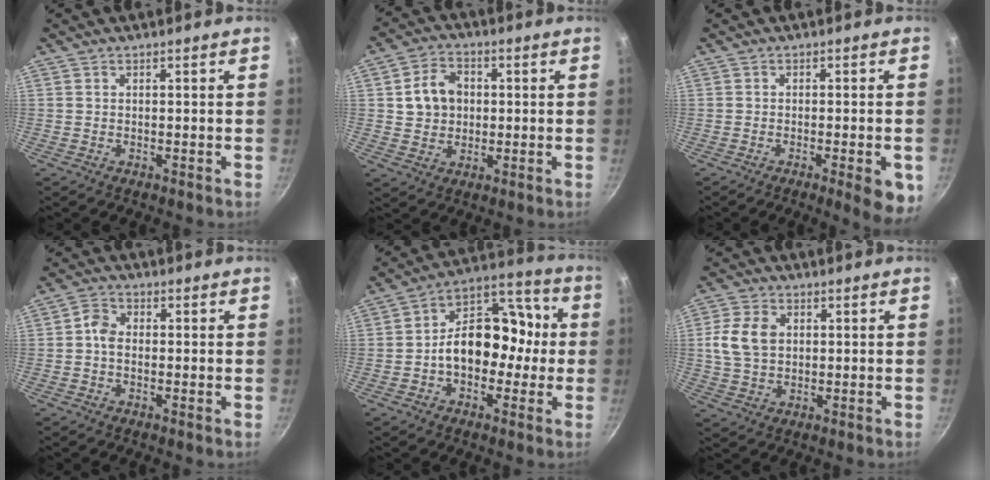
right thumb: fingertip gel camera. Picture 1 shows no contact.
{"total": 8.2, "force": [1.0, 6.7, 4.7], "torque": [-0.055, 0.006, 0.015]}
{"total": 7.0, "force": [-3.0, 1.6, 6.1], "torque": [-0.074, -0.003, -0.036]}
{"total": 3.9, "force": [-0.2, 2.7, 2.9], "torque": [-0.045, 0.008, -0.013]}
{"total": 16.1, "force": [-1.0, 10.6, 12.0], "torque": [-0.149, 0.052, -0.026]}
{"total": 8.4, "force": [1.3, 6.1, 5.7], "torque": [-0.108, 0.006, 0.028]}